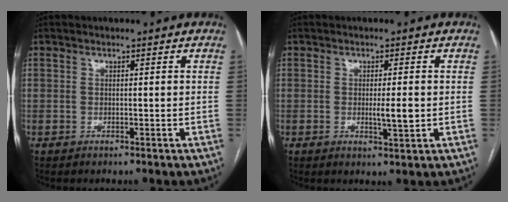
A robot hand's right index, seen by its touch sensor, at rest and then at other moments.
{"total": 3.0, "force": [-0.2, 0.4, 3.0], "torque": [-0.050, -0.004, -0.002]}